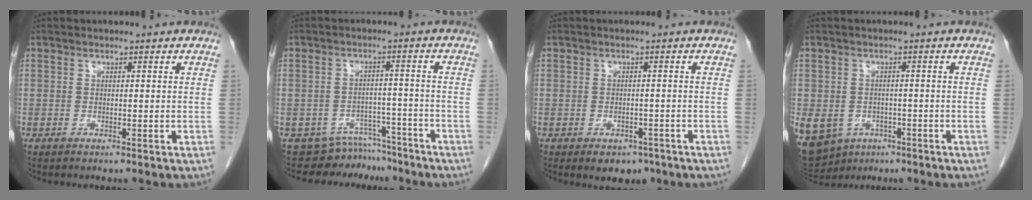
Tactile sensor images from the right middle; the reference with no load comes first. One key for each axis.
{"total": 7.4, "fx": -6.7, "fy": 2.9, "fz": -1.0, "tx": 0.025, "ty": 0.031, "tz": -0.092}
{"total": 3.6, "fx": -2.5, "fy": 2.2, "fz": 1.5, "tx": -0.014, "ty": 0.001, "tz": -0.023}
{"total": 21.4, "fx": -9.5, "fy": 17.1, "fz": 8.6, "tx": -0.303, "ty": -0.014, "tz": -0.129}